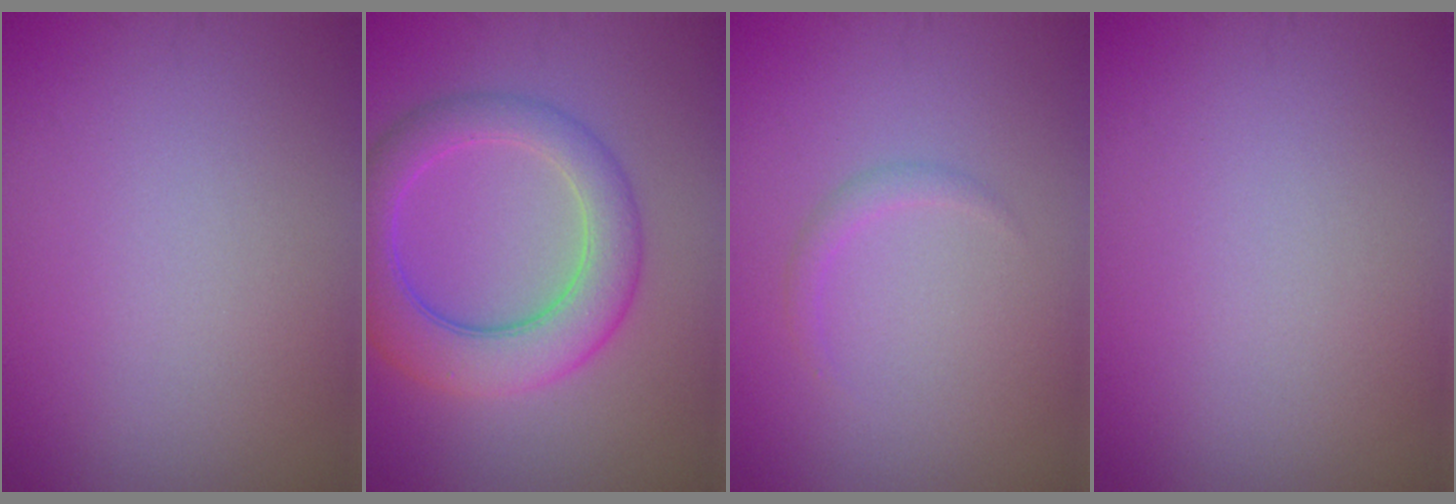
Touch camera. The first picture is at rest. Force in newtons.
{"total": 6.3, "press": 6.3, "slide": 0.3}
{"total": 0.9, "press": 0.9, "slide": 0.0}
{"total": 0.0}